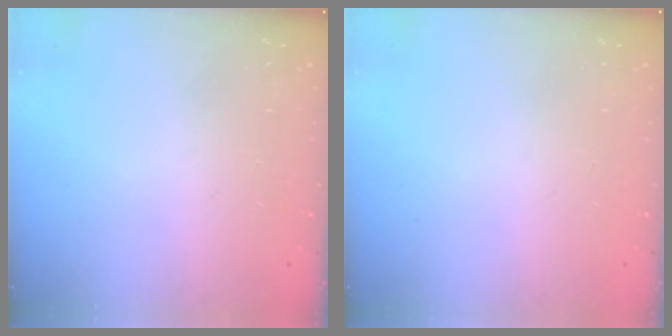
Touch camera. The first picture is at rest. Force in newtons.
{"total": 0.0}